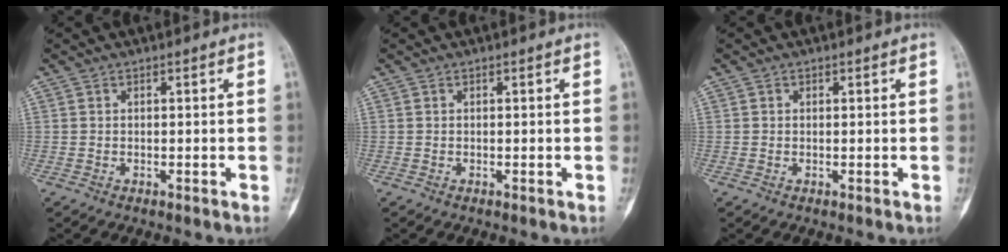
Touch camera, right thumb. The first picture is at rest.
{"total": 0.0}
{"total": 0.0}